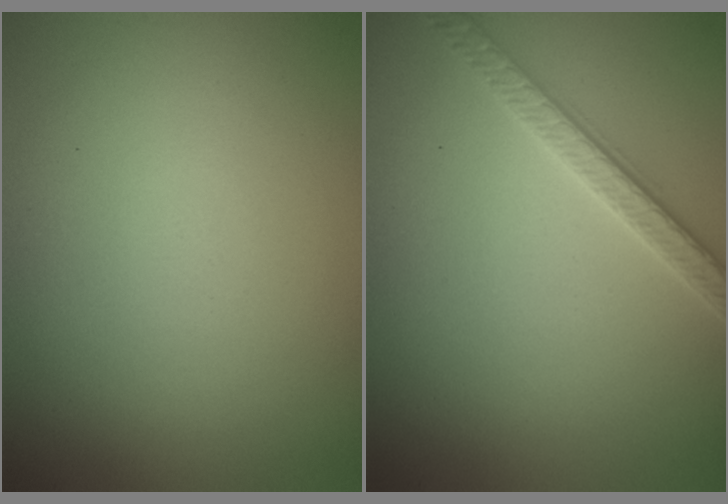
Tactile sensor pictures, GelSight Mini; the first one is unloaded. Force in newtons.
{"total": 2.6, "press": 2.5, "slide": 0.5}